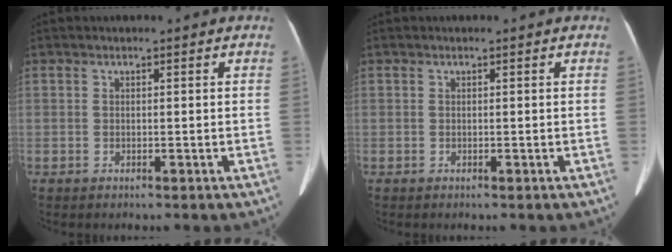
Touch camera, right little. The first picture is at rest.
{"total": 0.0}